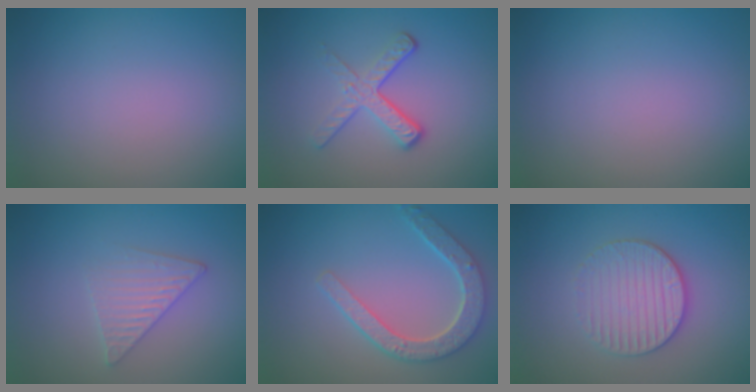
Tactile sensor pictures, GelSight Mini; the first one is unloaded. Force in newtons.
{"total": 3.6, "press": 2.2, "slide": 2.8}
{"total": 0.0}
{"total": 2.6, "press": 2.6, "slide": 0.3}
{"total": 4.4, "press": 3.7, "slide": 2.5}
{"total": 3.7, "press": 3.3, "slide": 1.7}